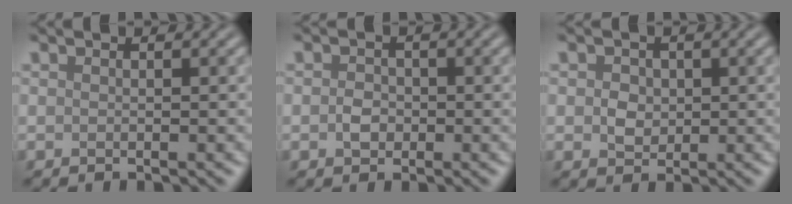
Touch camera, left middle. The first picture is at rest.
{"total": 1.6, "force": [-0.4, 1.3, 0.8], "torque": [-0.016, 0.000, -0.010]}
{"total": 2.0, "force": [0.2, 1.7, 1.0], "torque": [-0.017, -0.003, 0.002]}